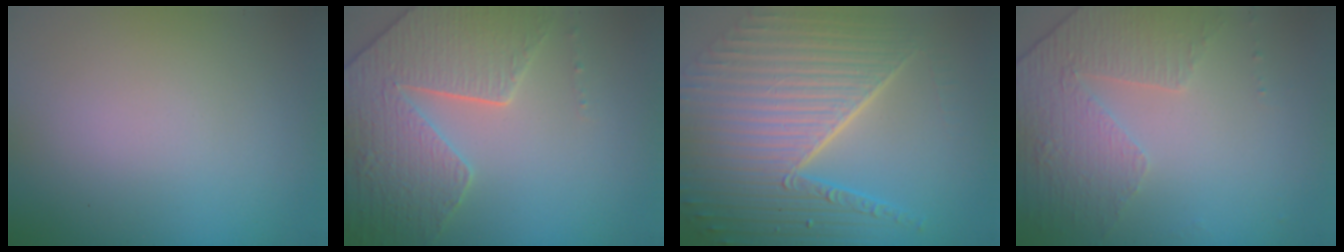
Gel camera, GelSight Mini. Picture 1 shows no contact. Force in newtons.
{"total": 5.6, "press": 5.2, "slide": 2.2}
{"total": 10.6, "press": 6.9, "slide": 8.1}
{"total": 4.6, "press": 3.0, "slide": 3.5}